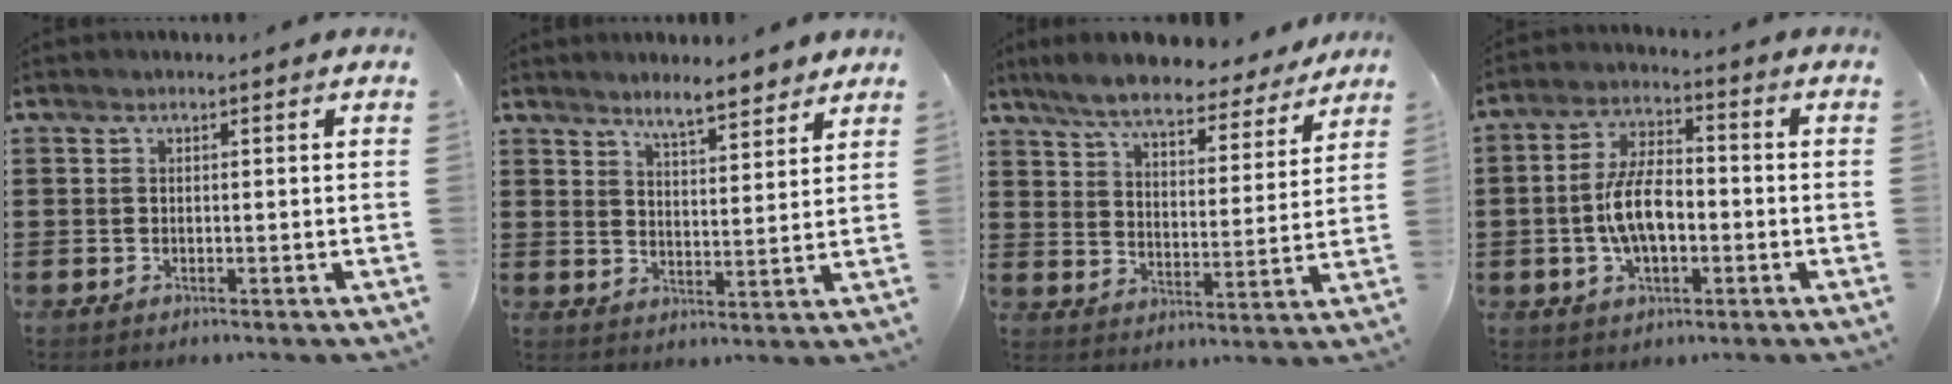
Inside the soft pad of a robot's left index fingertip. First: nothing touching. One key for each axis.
{"total": 5.3, "fx": 5.1, "fy": 0.6, "fz": 1.6, "tx": -0.039, "ty": -0.019, "tz": 0.091}
{"total": 8.1, "fx": 7.3, "fy": 1.1, "fz": 3.2, "tx": -0.094, "ty": -0.035, "tz": 0.130}
{"total": 8.3, "fx": -1.4, "fy": 3.9, "fz": 7.2, "tx": -0.160, "ty": 0.003, "tz": -0.033}